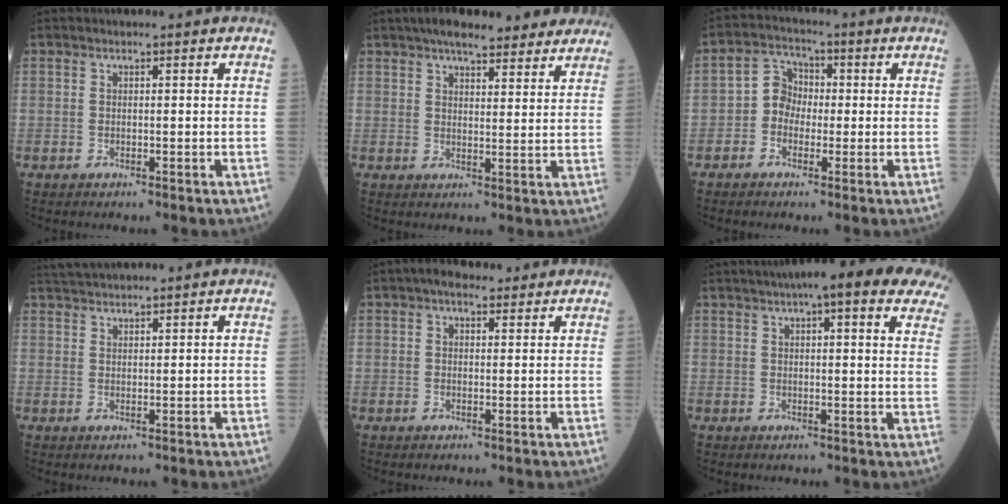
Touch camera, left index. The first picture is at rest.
{"total": 12.3, "force": [10.2, 3.1, 6.2], "torque": [-0.078, 0.025, 0.131]}
{"total": 4.5, "force": [-0.8, 3.8, 2.2], "torque": [-0.038, 0.016, -0.025]}
{"total": 4.0, "force": [3.9, -0.3, 1.1], "torque": [-0.026, 0.028, 0.077]}
{"total": 4.1, "force": [3.0, 1.8, 2.1], "torque": [-0.036, 0.023, 0.046]}
{"total": 17.7, "force": [13.2, 2.7, 11.5], "torque": [-0.158, 0.037, 0.149]}